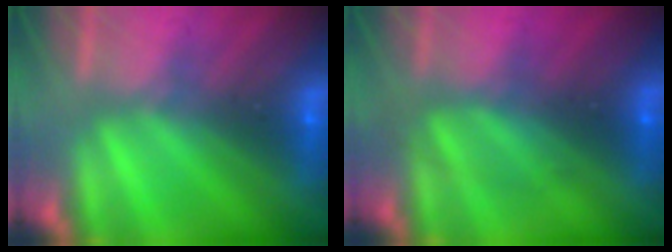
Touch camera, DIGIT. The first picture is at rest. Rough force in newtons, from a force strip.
{"total": 2.5}